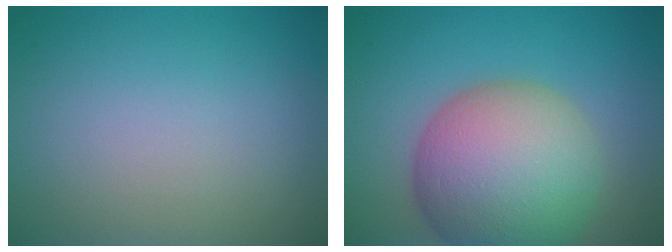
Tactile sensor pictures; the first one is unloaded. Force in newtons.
{"total": 12.3, "press": 12.3, "slide": 1.0}